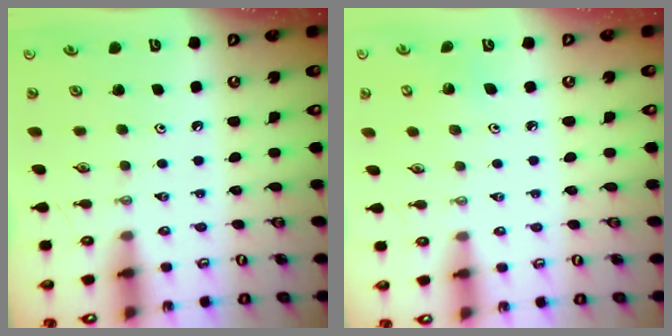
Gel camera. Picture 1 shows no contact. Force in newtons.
{"total": 3.2, "press": 3.2, "slide": 0.2}